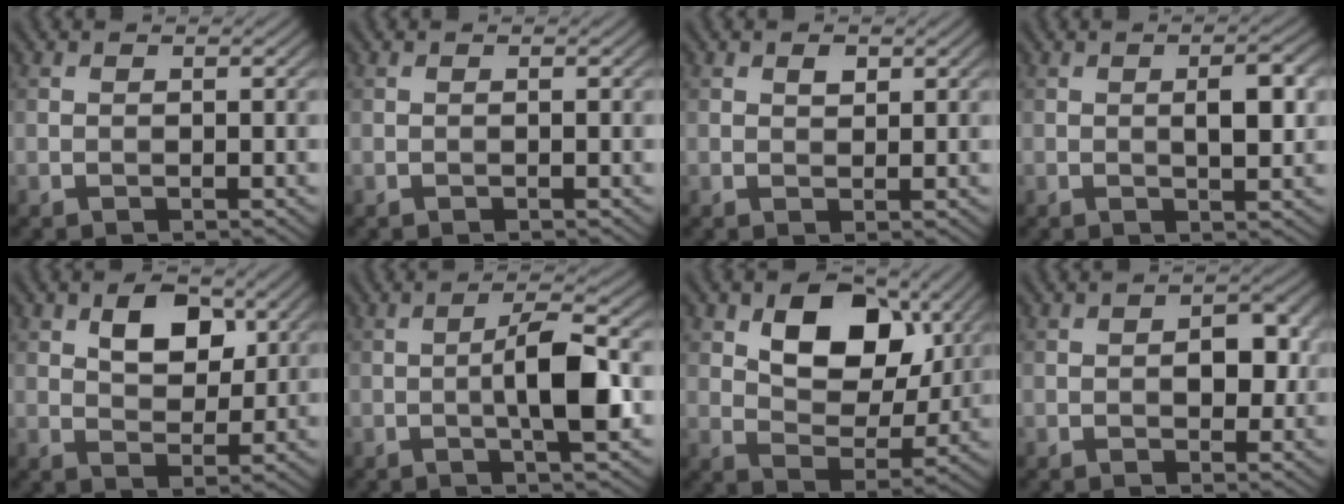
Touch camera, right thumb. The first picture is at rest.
{"total": 0.0}
{"total": 1.4, "force": [0.7, 0.9, 0.8], "torque": [-0.011, -0.001, 0.013]}
{"total": 4.0, "force": [0.5, 1.3, 3.7], "torque": [-0.063, 0.002, 0.008]}
{"total": 6.1, "force": [2.6, 3.7, 4.1], "torque": [-0.068, -0.004, 0.041]}
{"total": 7.0, "force": [-0.9, 1.5, 6.7], "torque": [-0.113, 0.011, -0.022]}
{"total": 11.3, "force": [4.4, 7.0, 7.7], "torque": [-0.130, -0.002, 0.070]}
{"total": 3.9, "force": [0.0, 2.4, 3.1], "torque": [-0.046, -0.001, -0.003]}